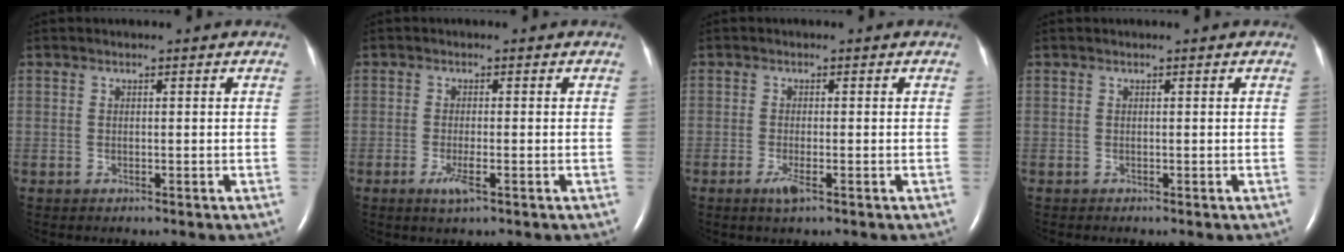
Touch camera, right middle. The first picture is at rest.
{"total": 2.6, "force": [-1.3, 0.3, 2.2], "torque": [-0.049, -0.007, -0.023]}
{"total": 2.1, "force": [-1.2, 0.2, 1.8], "torque": [-0.041, -0.005, -0.023]}
{"total": 0.0}